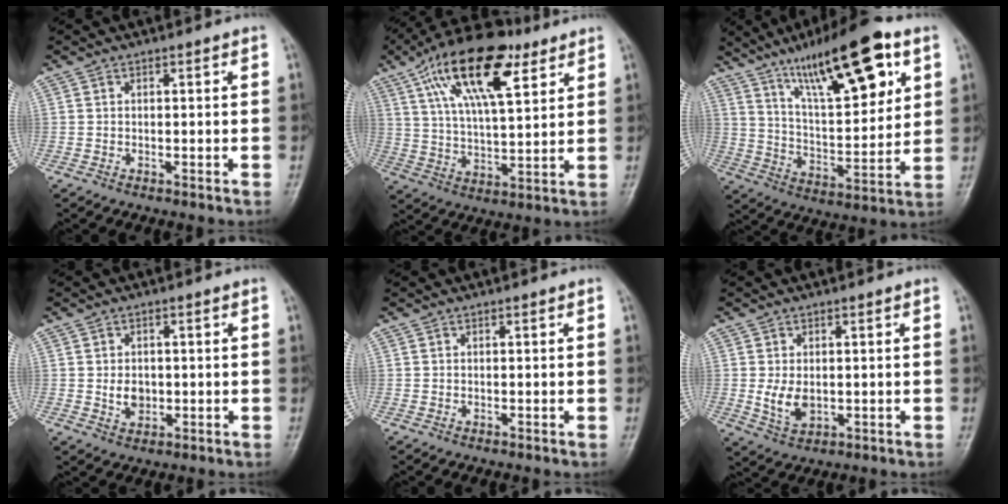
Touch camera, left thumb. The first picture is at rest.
{"total": 19.6, "force": [9.6, 8.1, 15.1], "torque": [-0.246, -0.015, 0.166]}
{"total": 22.0, "force": [11.5, 7.0, 17.5], "torque": [-0.244, -0.035, 0.195]}
{"total": 3.8, "force": [-0.1, 3.0, 2.4], "torque": [-0.028, -0.002, 0.003]}
{"total": 0.0}
{"total": 5.0, "force": [-0.1, 3.3, 3.7], "torque": [-0.060, -0.010, 0.007]}